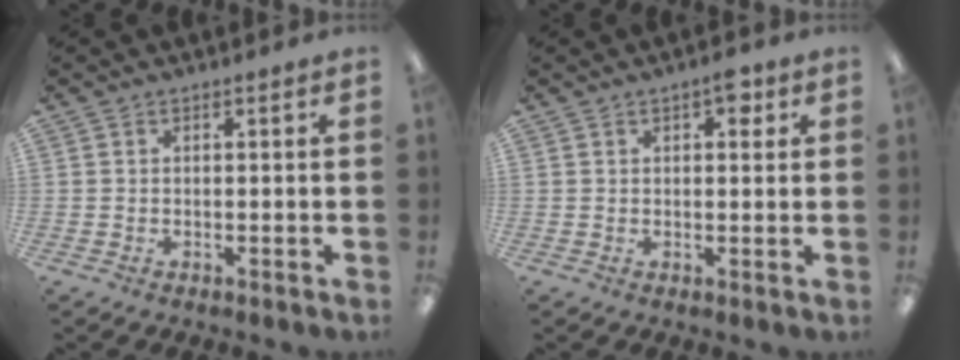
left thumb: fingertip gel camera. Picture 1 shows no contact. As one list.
[{"total": 4.1, "force": [1.7, 2.0, 3.2], "torque": [-0.033, -0.007, 0.021]}]